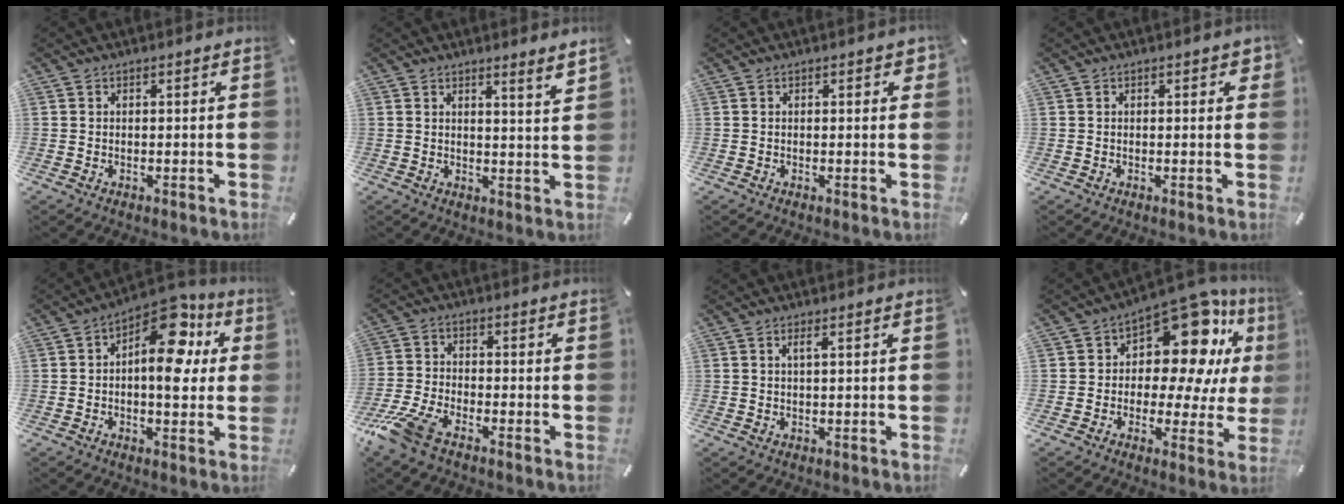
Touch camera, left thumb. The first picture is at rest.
{"total": 3.6, "force": [3.2, -0.7, 1.6], "torque": [-0.029, -0.027, 0.053]}
{"total": 1.5, "force": [0.3, 0.6, 1.3], "torque": [-0.011, -0.002, 0.001]}
{"total": 1.6, "force": [0.4, 0.7, 1.4], "torque": [-0.012, -0.001, 0.001]}
{"total": 14.1, "force": [4.3, 7.2, 11.3], "torque": [-0.141, -0.034, 0.070]}
{"total": 9.2, "force": [-6.4, 3.5, 5.5], "torque": [-0.126, 0.015, -0.123]}
{"total": 1.7, "force": [0.6, 0.1, 1.6], "torque": [-0.033, 0.001, 0.009]}
{"total": 16.6, "force": [7.8, 9.2, 11.5], "torque": [-0.161, -0.065, 0.132]}